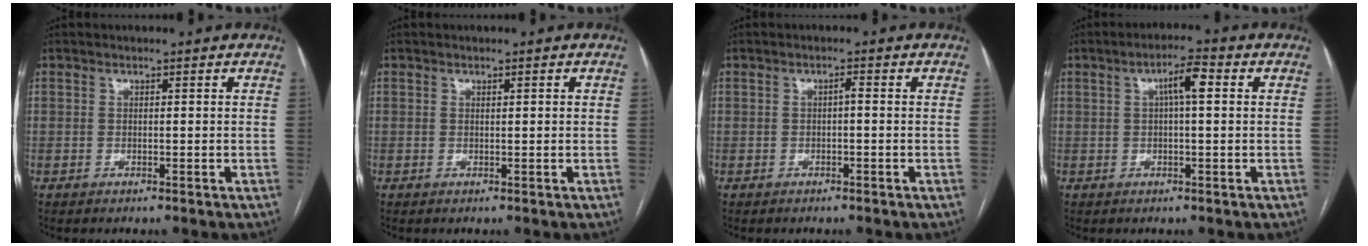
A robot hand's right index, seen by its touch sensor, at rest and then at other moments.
{"total": 0.6, "force": [0.2, 0.0, 0.5], "torque": [-0.010, 0.001, 0.003]}
{"total": 0.9, "force": [-0.1, 0.2, 0.9], "torque": [-0.013, 0.003, -0.002]}
{"total": 4.5, "force": [1.0, 0.7, 4.4], "torque": [-0.076, 0.014, 0.015]}